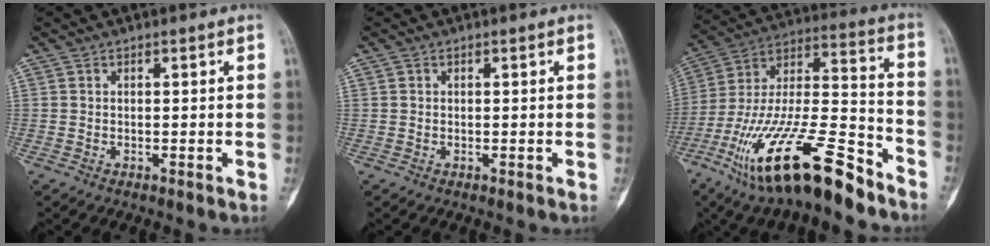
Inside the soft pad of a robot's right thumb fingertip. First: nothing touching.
{"total": 0.7, "force": [0.3, 0.5, 0.3], "torque": [-0.001, 0.002, 0.006]}
{"total": 26.1, "force": [-16.8, 7.2, 18.7], "torque": [-0.354, 0.060, -0.293]}